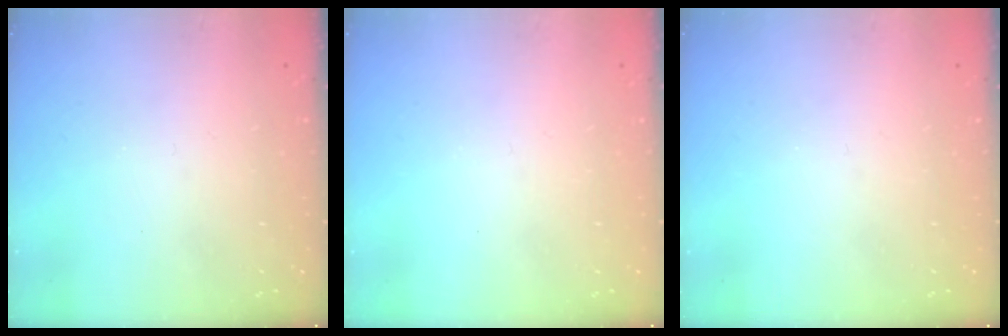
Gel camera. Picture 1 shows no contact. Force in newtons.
{"total": 0.0}
{"total": 0.0}